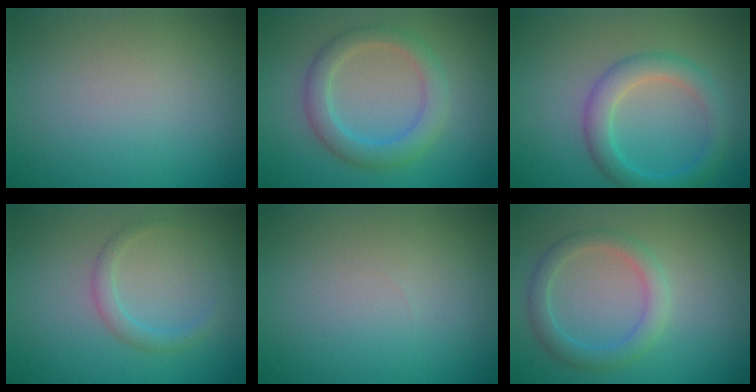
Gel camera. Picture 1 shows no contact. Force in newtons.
{"total": 3.5, "press": 3.5, "slide": 0.2}
{"total": 3.4, "press": 3.4, "slide": 0.1}
{"total": 1.5, "press": 1.5, "slide": 0.1}
{"total": 0.0}
{"total": 2.7, "press": 2.7, "slide": 0.0}